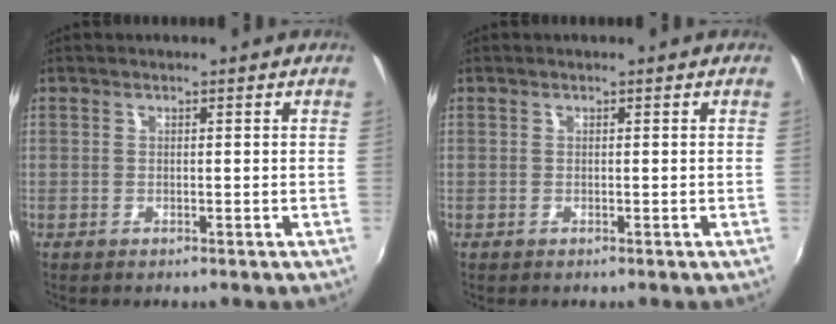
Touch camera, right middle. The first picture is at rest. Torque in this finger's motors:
{"motor_torque": [0.00, 0.00, -0.03, 0.00]}